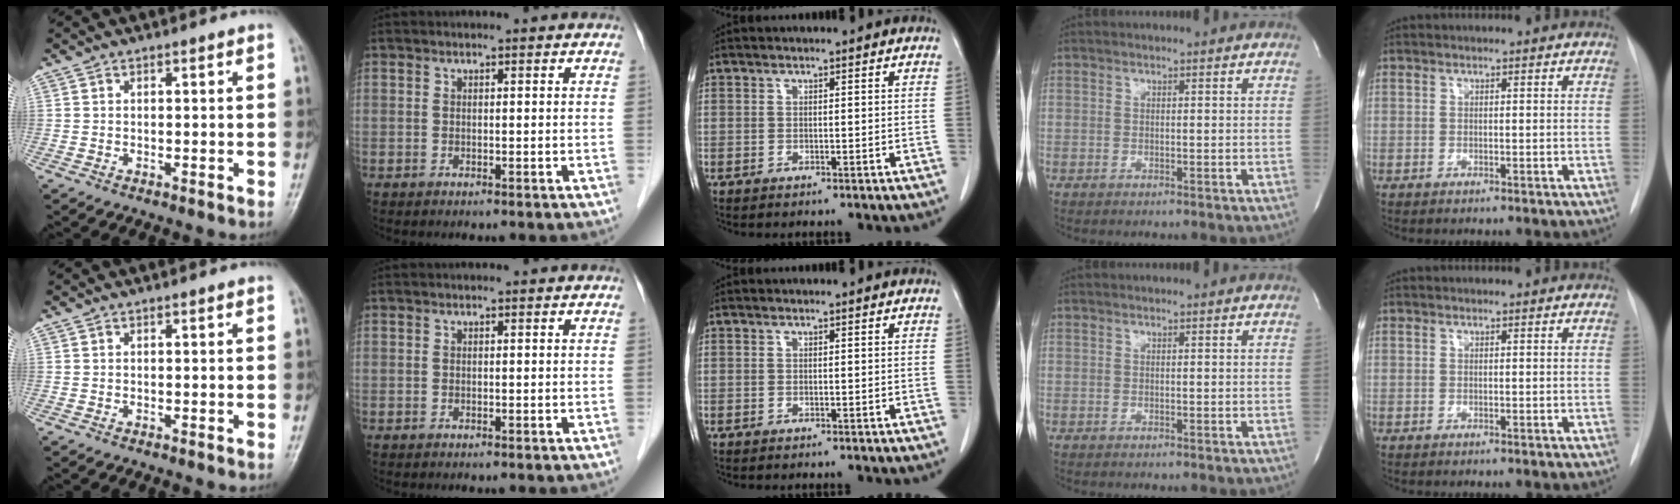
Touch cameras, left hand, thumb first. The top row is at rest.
{}